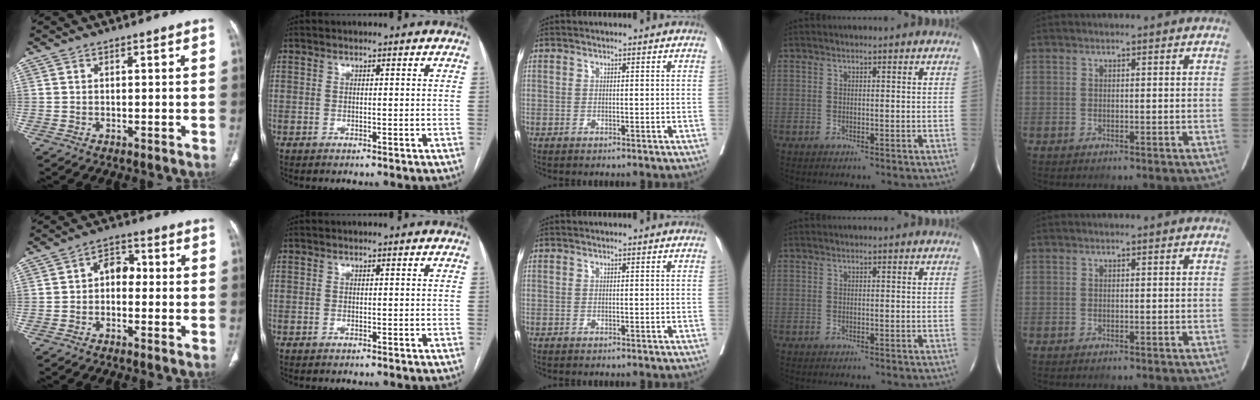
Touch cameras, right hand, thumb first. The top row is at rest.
{"thumb": {"total": 4.8, "force": [-0.3, 3.4, 3.4], "torque": [-0.028, 0.021, -0.021]}}